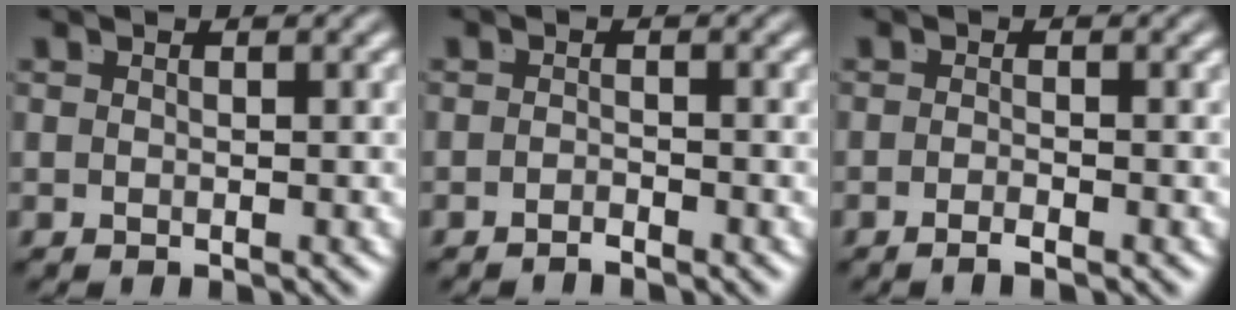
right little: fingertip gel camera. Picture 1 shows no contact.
{"total": 1.4, "force": [-1.2, -0.7, 0.0], "torque": [0.001, -0.006, -0.020]}
{"total": 1.4, "force": [-1.2, -0.5, 0.6], "torque": [-0.009, -0.002, -0.023]}